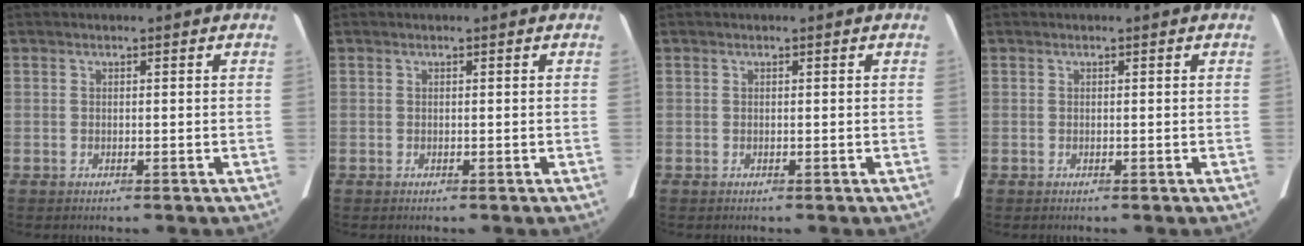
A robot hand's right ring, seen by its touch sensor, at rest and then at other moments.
{"total": 0.0}
{"total": 0.0}
{"total": 0.0}